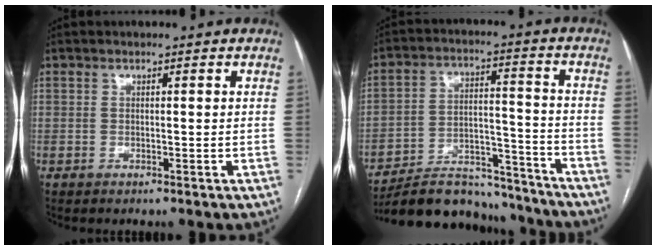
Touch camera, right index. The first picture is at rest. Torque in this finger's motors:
{"motor_torque": [0.51, -0.49, 0.18, 0.06]}